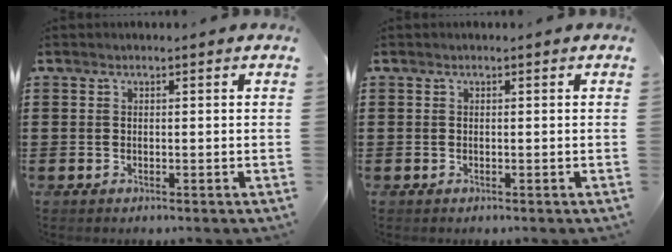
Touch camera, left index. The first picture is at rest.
{"total": 0.0}